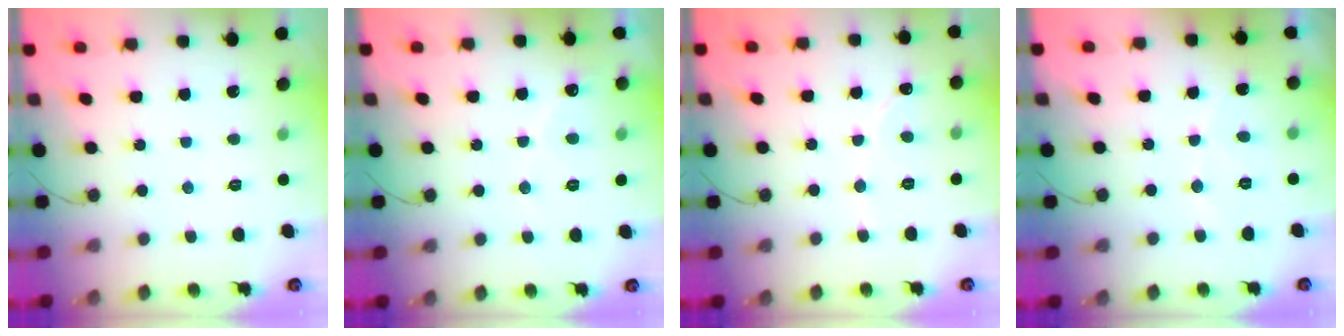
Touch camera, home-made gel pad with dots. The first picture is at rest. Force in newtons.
{"total": 3.9, "press": 3.9, "slide": 0.2}
{"total": 1.8, "press": 1.8, "slide": 0.1}
{"total": 4.5, "press": 4.5, "slide": 0.4}